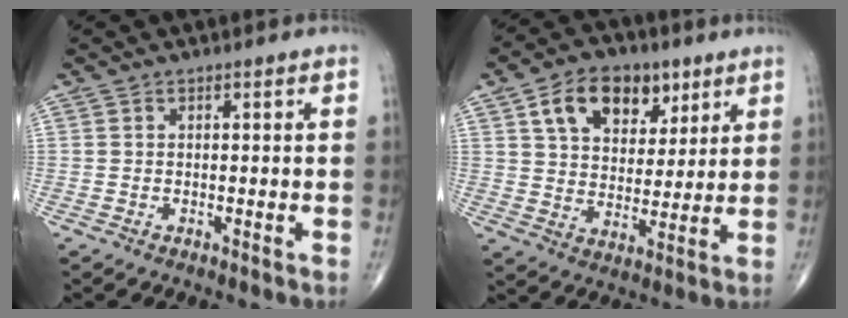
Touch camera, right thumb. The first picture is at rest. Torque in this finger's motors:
{"motor_torque": [-1.22, 1.02, 0.09, -0.05, 0.05]}